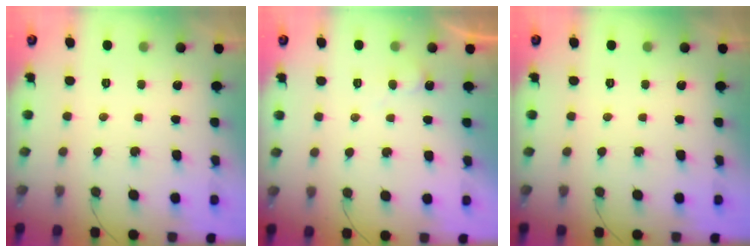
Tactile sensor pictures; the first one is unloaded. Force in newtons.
{"total": 6.0, "press": 6.0, "slide": 0.4}
{"total": 0.0}